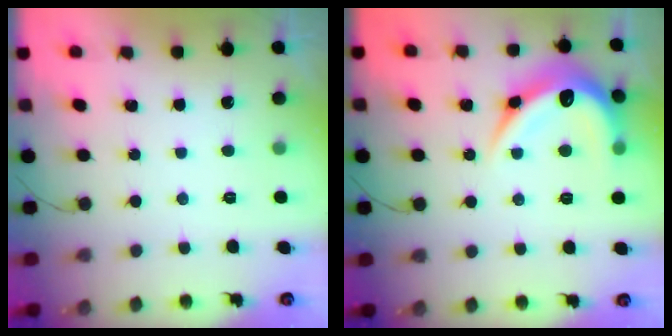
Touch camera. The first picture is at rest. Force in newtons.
{"total": 15.6, "press": 15.6, "slide": 0.4}